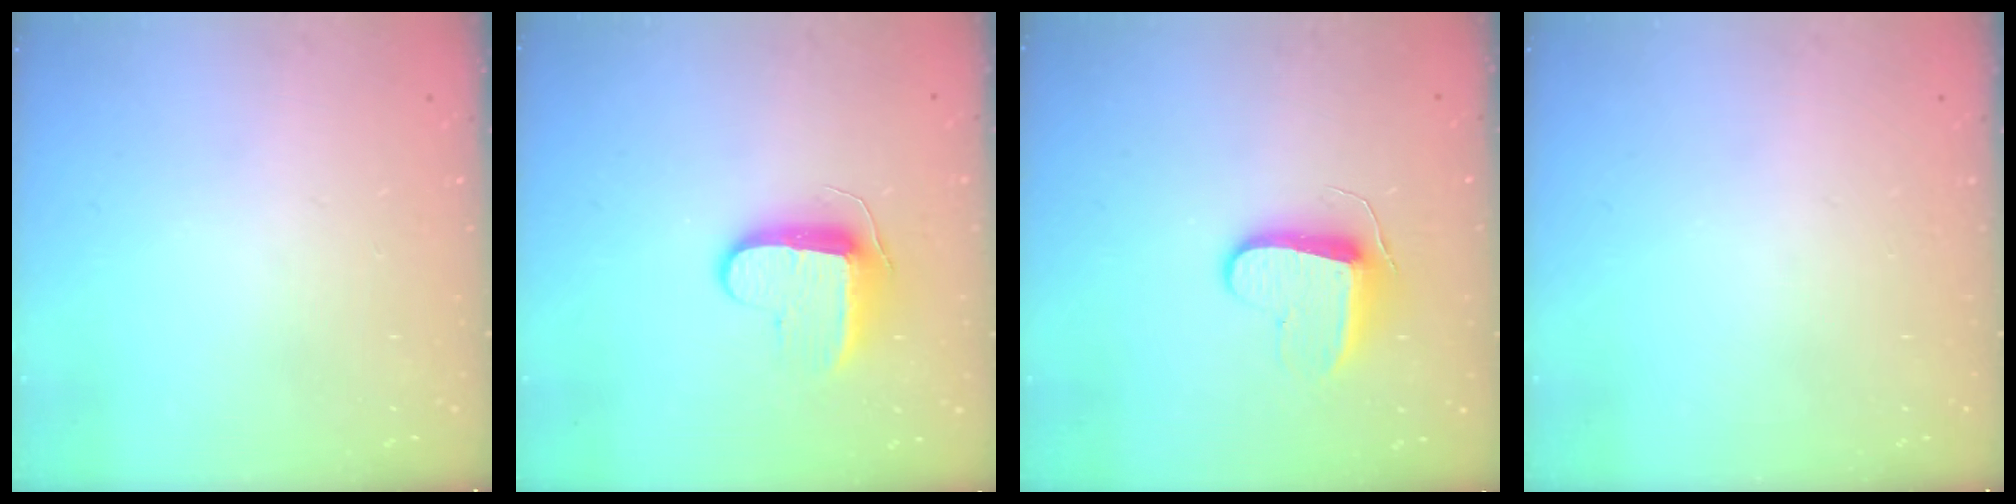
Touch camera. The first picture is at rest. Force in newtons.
{"total": 10.5, "press": 10.4, "slide": 1.0}
{"total": 9.9, "press": 9.9, "slide": 0.3}
{"total": 0.0}